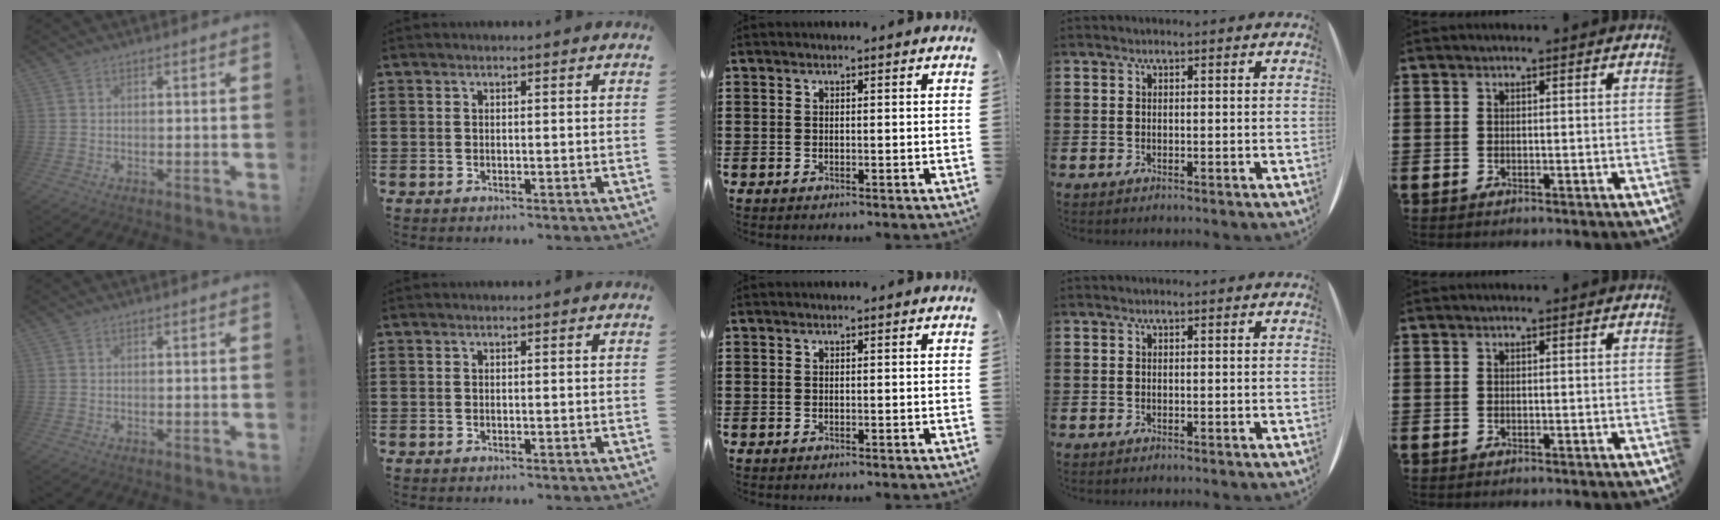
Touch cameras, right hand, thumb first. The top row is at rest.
{}